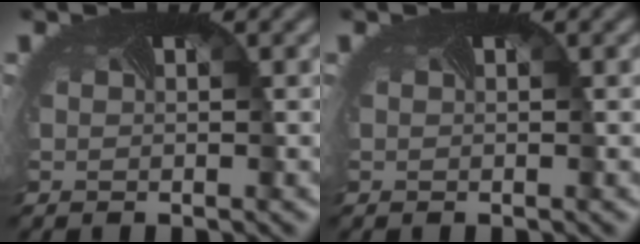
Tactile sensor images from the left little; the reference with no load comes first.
{"total": 0.0}